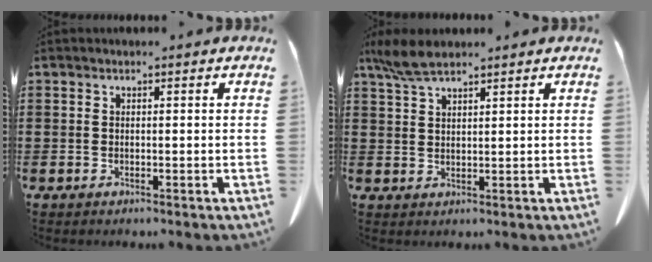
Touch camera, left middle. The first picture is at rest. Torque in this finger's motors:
{"motor_torque": [0.43, 0.40, 0.19, 0.05]}